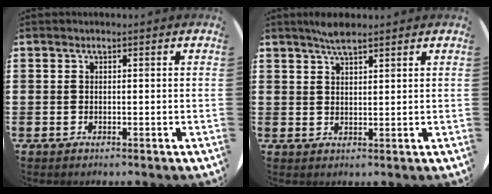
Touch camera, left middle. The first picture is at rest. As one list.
[{"total": 3.1, "force": [2.6, 0.6, 1.5], "torque": [-0.031, 0.004, 0.048]}]